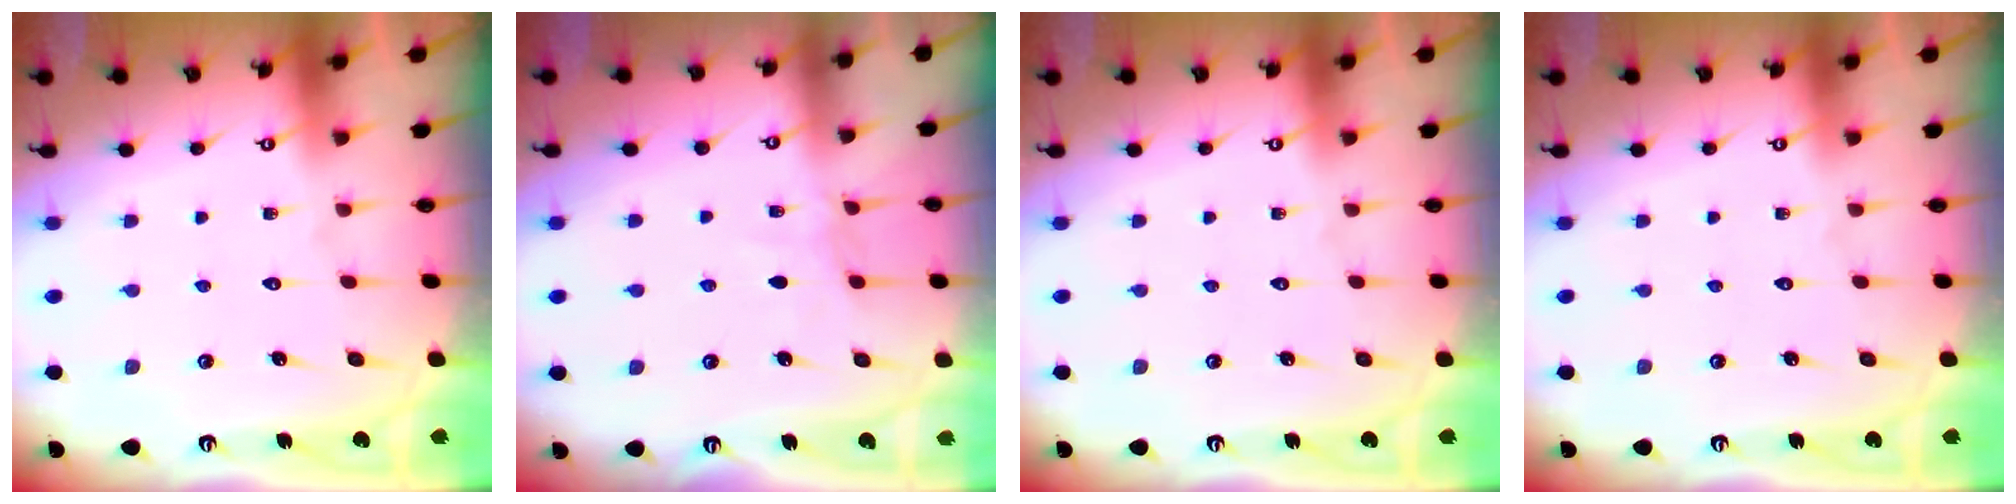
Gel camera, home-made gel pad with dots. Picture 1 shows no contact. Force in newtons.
{"total": 3.8, "press": 3.8, "slide": 0.5}
{"total": 0.0}
{"total": 0.0}